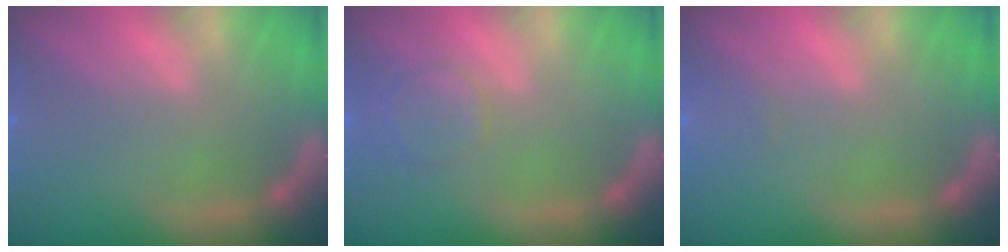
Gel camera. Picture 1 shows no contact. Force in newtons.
{"total": 2.9}
{"total": 1.4}